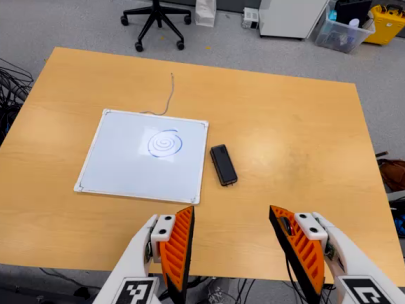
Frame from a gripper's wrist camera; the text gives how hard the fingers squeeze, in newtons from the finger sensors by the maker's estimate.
{"total": 0.0}